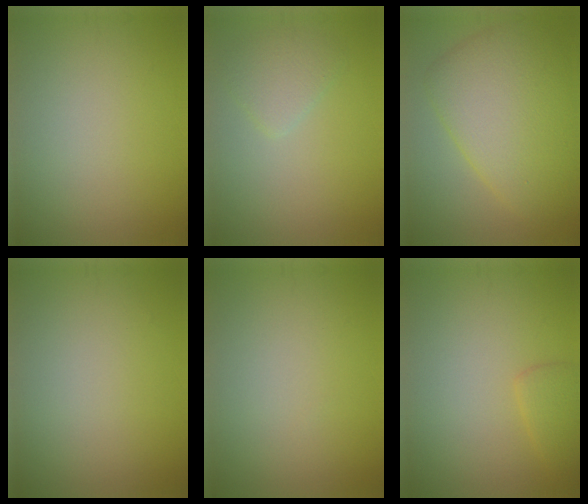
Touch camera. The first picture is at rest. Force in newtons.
{"total": 2.2, "press": 2.2, "slide": 0.2}
{"total": 9.3, "press": 9.3, "slide": 0.1}
{"total": 0.0}
{"total": 0.0}
{"total": 1.8, "press": 1.8, "slide": 0.2}